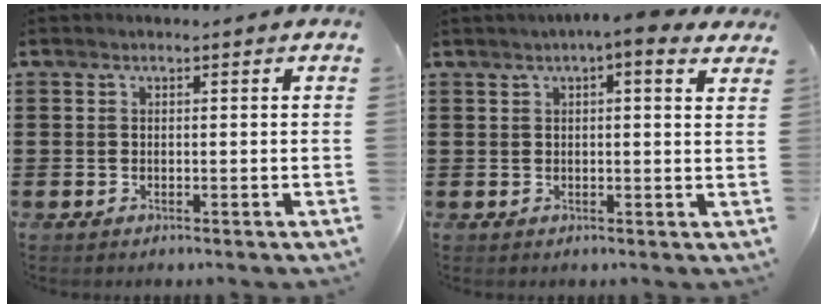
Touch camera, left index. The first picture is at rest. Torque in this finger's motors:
{"motor_torque": [2.14, 0.00, 1.05, 0.21]}